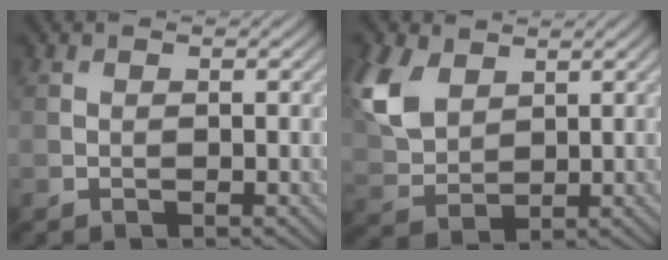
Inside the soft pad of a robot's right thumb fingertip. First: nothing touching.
{"total": 8.4, "force": [3.7, 5.3, 5.3], "torque": [-0.166, 0.015, 0.081]}